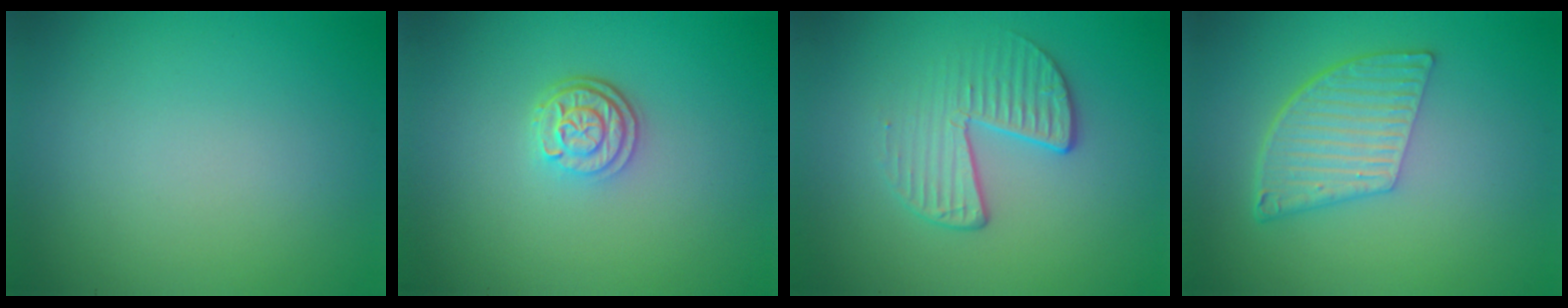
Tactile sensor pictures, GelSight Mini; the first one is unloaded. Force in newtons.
{"total": 3.0, "press": 2.5, "slide": 1.6}
{"total": 2.8, "press": 2.0, "slide": 1.9}
{"total": 5.6, "press": 3.9, "slide": 4.0}